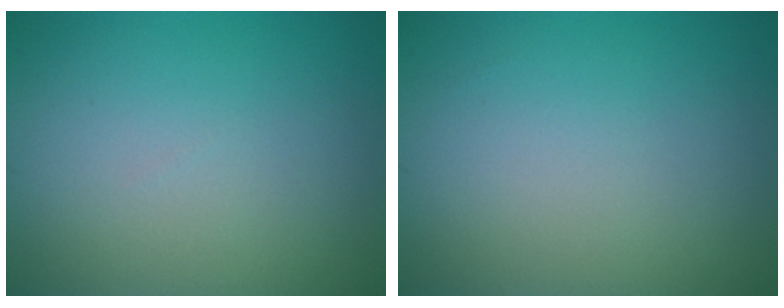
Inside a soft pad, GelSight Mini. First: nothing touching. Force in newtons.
{"total": 0.0}